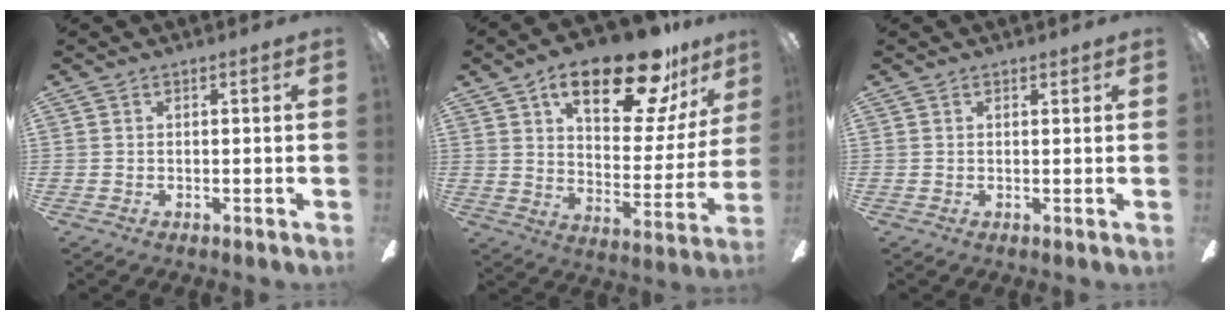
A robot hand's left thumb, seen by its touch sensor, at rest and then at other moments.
{"total": 23.0, "force": [14.7, 9.1, 15.1], "torque": [-0.226, -0.072, 0.241]}
{"total": 0.8, "force": [0.6, 0.5, 0.2], "torque": [-0.004, 0.002, 0.012]}